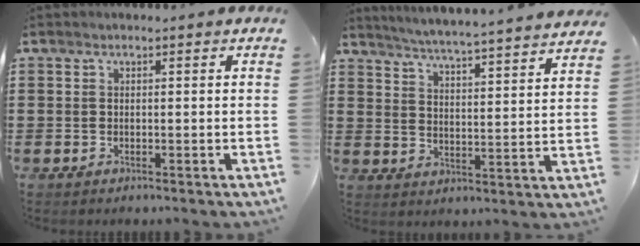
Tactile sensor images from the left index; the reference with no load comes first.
{"total": 4.6, "force": [4.3, -1.3, 1.0], "torque": [-0.040, -0.044, 0.066]}